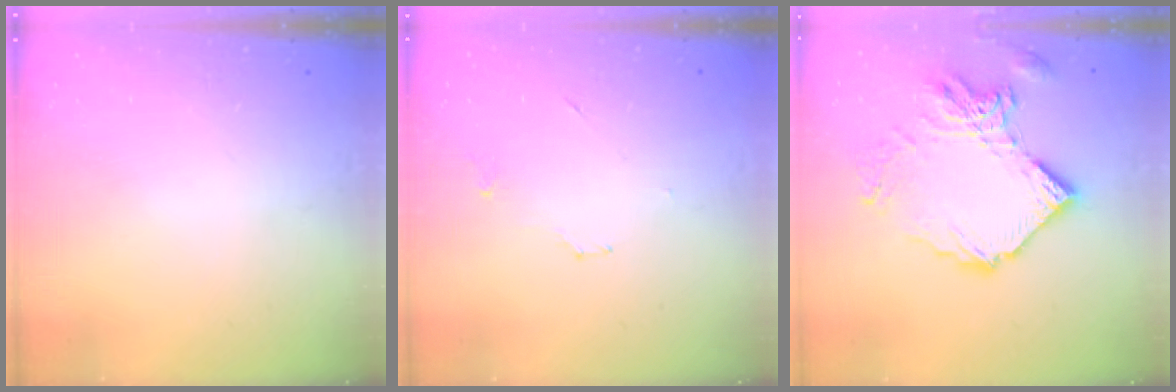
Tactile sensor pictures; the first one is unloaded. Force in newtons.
{"total": 3.5, "press": 3.4, "slide": 0.5}
{"total": 16.5, "press": 16.3, "slide": 1.9}